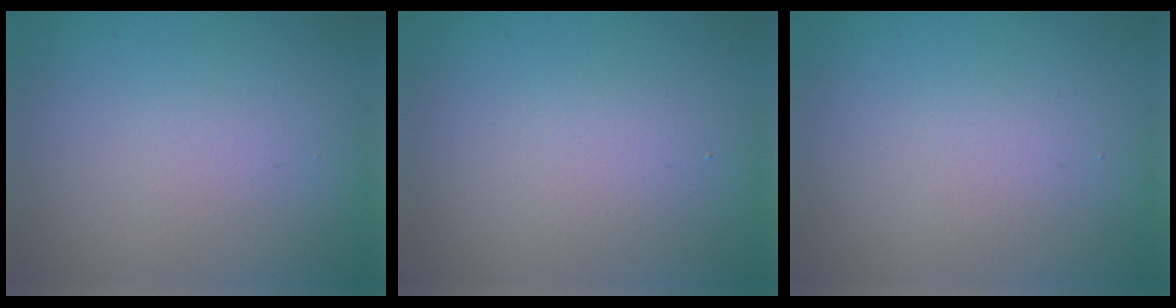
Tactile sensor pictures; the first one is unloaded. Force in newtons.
{"total": 1.6, "press": 1.6, "slide": 0.2}
{"total": 1.2, "press": 1.2, "slide": 0.1}